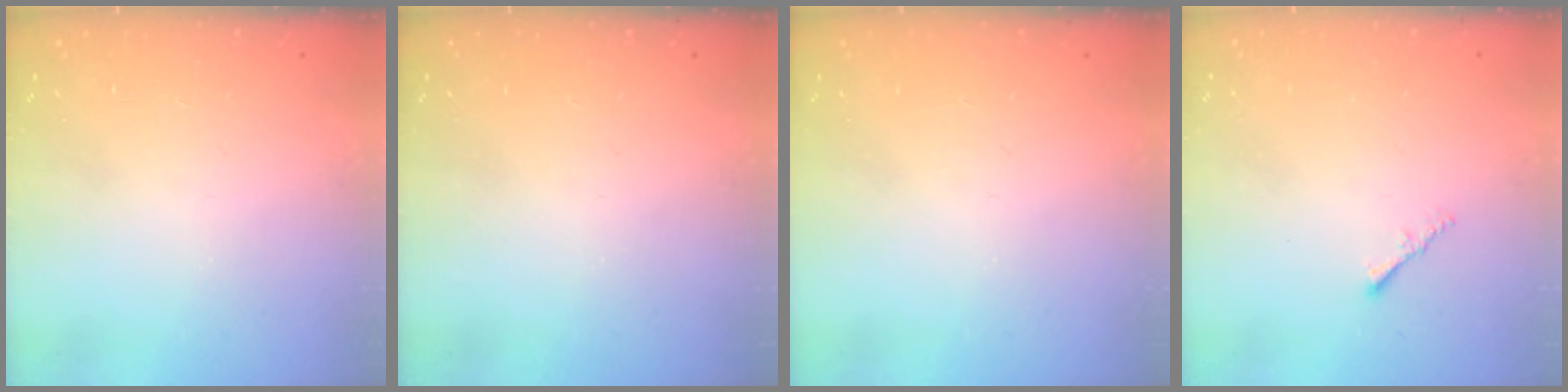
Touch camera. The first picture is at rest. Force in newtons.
{"total": 0.0}
{"total": 0.0}
{"total": 1.2, "press": 1.1, "slide": 0.4}